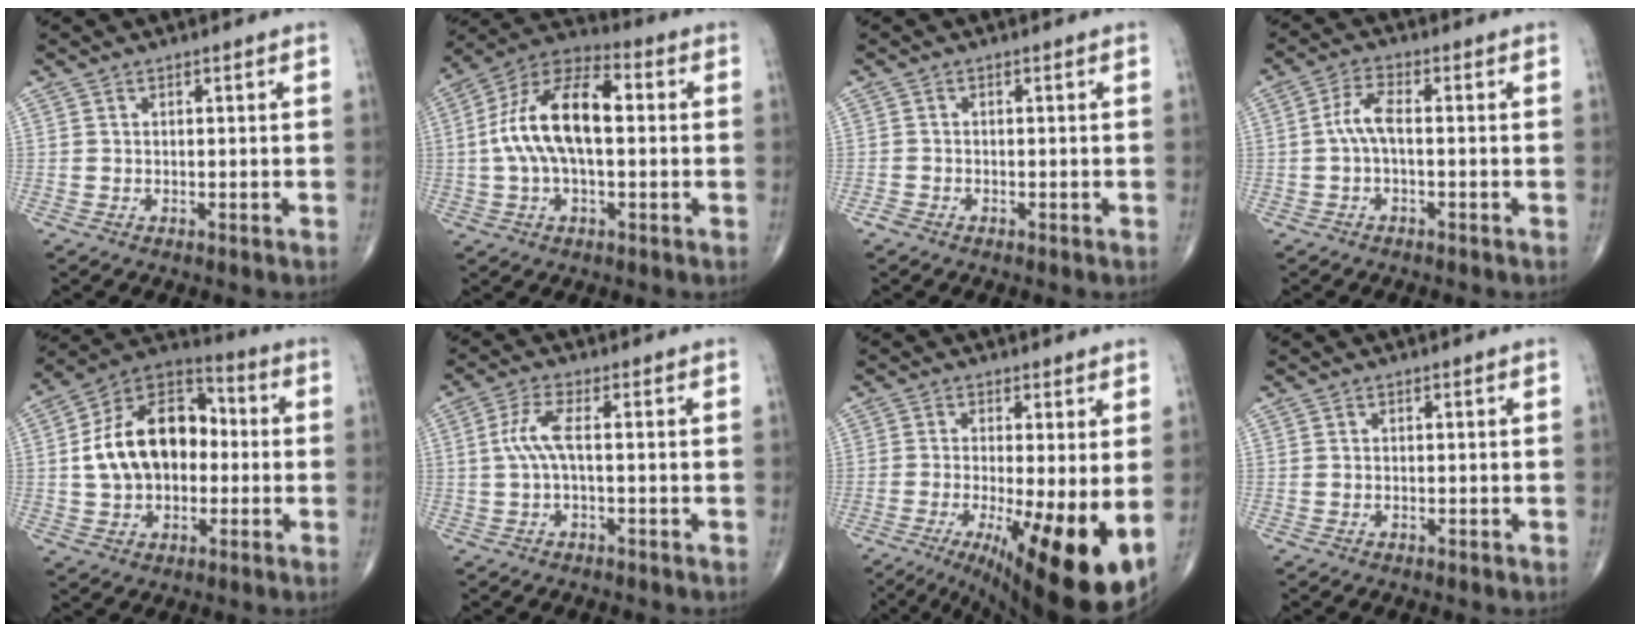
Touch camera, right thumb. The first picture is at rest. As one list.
[{"total": 16.2, "force": [0.9, 8.1, 14.0], "torque": [-0.263, 0.039, 0.008]}, {"total": 1.1, "force": [-0.8, 0.7, 0.4], "torque": [-0.007, 0.001, -0.018]}, {"total": 4.6, "force": [-0.4, 1.6, 4.3], "torque": [-0.094, 0.016, -0.012]}, {"total": 18.3, "force": [0.3, 12.4, 13.5], "torque": [-0.199, 0.035, -0.002]}, {"total": 4.7, "force": [0.0, 1.0, 4.6], "torque": [-0.118, 0.013, -0.002]}, {"total": 15.2, "force": [-4.1, 3.2, 14.3], "torque": [-0.190, -0.021, -0.047]}, {"total": 0.0}]